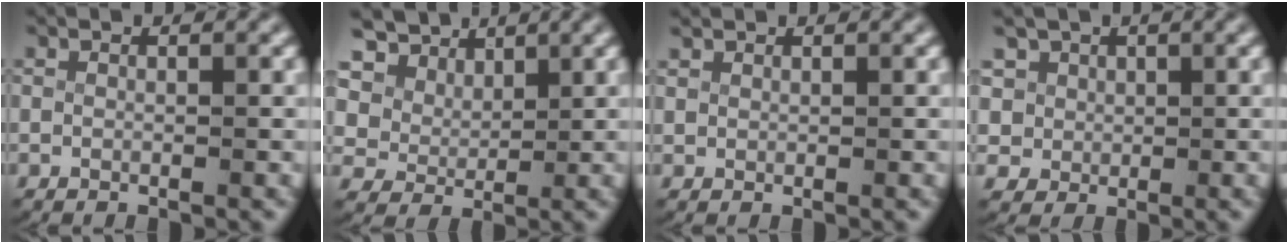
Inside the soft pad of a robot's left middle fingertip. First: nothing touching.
{"total": 8.8, "force": [4.3, 6.7, 3.9], "torque": [-0.110, -0.002, 0.071]}
{"total": 0.7, "force": [0.7, 0.0, 0.0], "torque": [-0.007, -0.002, 0.023]}
{"total": 6.0, "force": [0.7, 5.7, 1.7], "torque": [-0.077, -0.035, 0.029]}